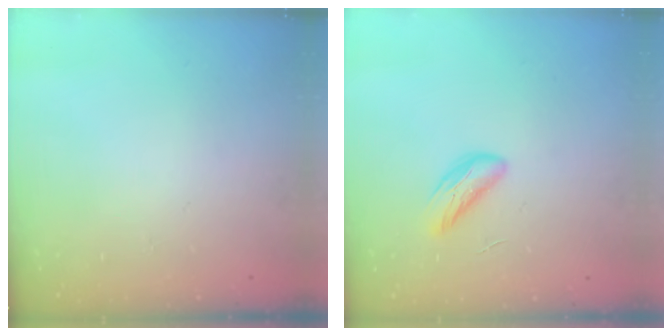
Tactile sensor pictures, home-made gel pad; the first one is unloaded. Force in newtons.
{"total": 5.0, "press": 5.0, "slide": 0.4}